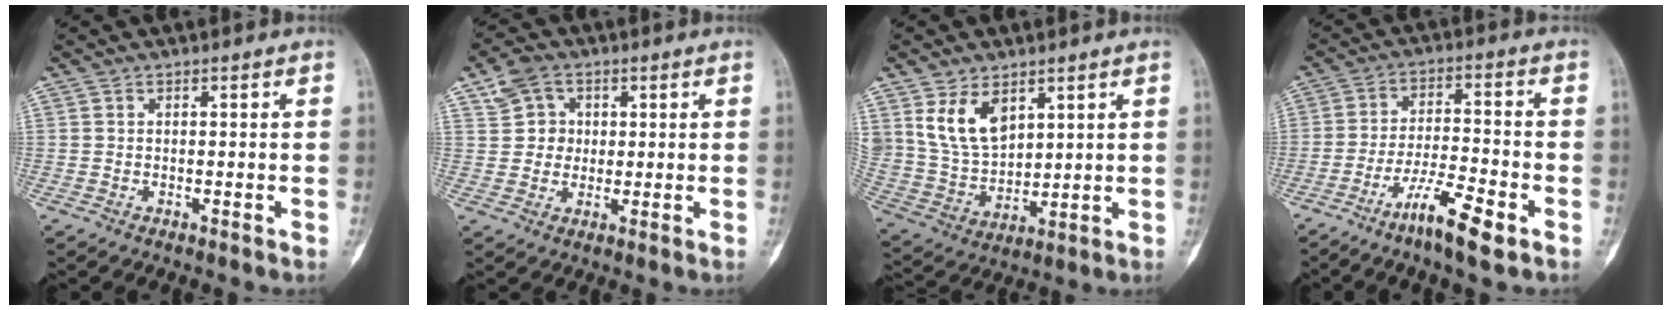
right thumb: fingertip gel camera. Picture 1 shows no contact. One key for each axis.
{"total": 6.4, "fx": 2.2, "fy": 5.6, "fz": 2.3, "tx": -0.015, "ty": 0.002, "tz": 0.038}
{"total": 11.4, "fx": 5.7, "fy": 7.1, "fz": 6.9, "tx": -0.108, "ty": -0.025, "tz": 0.131}
{"total": 9.9, "fx": -5.7, "fy": 1.7, "fz": 7.8, "tx": -0.148, "ty": 0.026, "tz": -0.102}